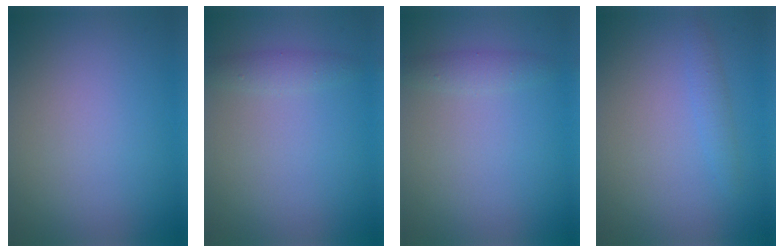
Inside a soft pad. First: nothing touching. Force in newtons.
{"total": 1.4, "press": 1.4, "slide": 0.1}
{"total": 1.4, "press": 1.4, "slide": 0.1}
{"total": 1.2, "press": 1.2, "slide": 0.1}